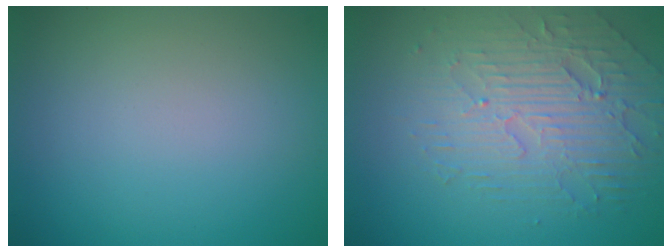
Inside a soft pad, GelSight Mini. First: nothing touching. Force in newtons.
{"total": 4.6, "press": 3.9, "slide": 2.3}